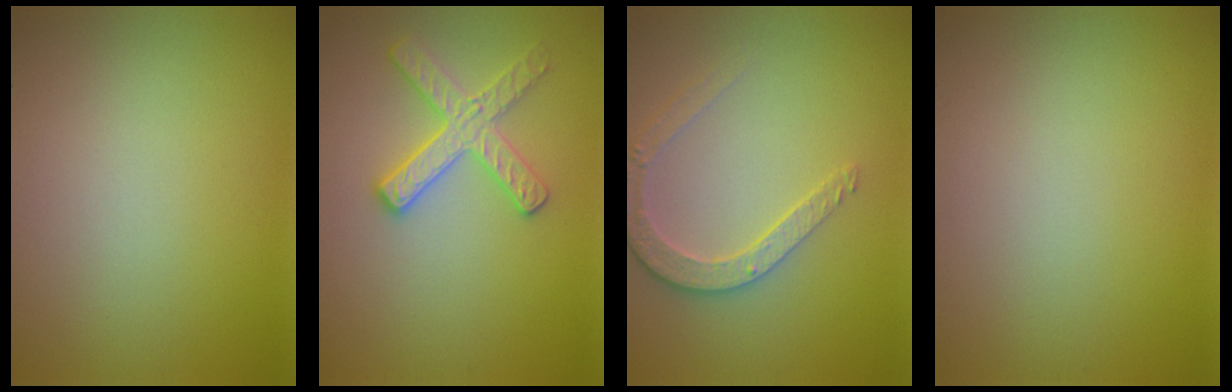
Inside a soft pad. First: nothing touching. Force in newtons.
{"total": 2.9, "press": 2.9, "slide": 0.4}
{"total": 2.8, "press": 2.5, "slide": 1.2}
{"total": 0.0}